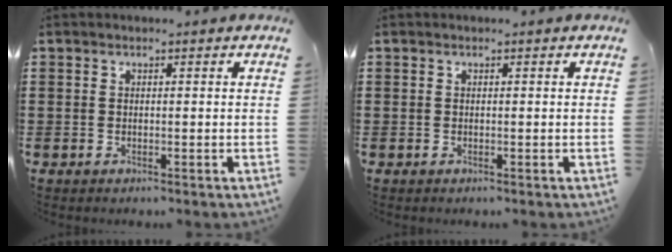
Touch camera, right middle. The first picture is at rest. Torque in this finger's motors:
{"motor_torque": [0.21, -0.08, 0.10, 0.00]}